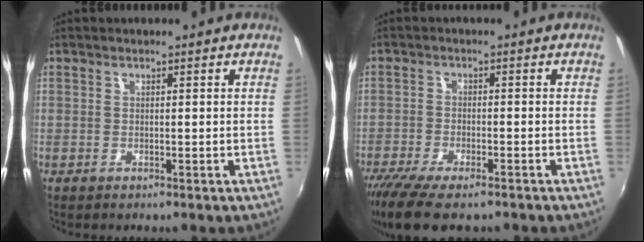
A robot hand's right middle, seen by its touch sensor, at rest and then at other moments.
{"total": 11.3, "force": [-8.8, 3.0, 6.5], "torque": [-0.150, -0.044, -0.155]}